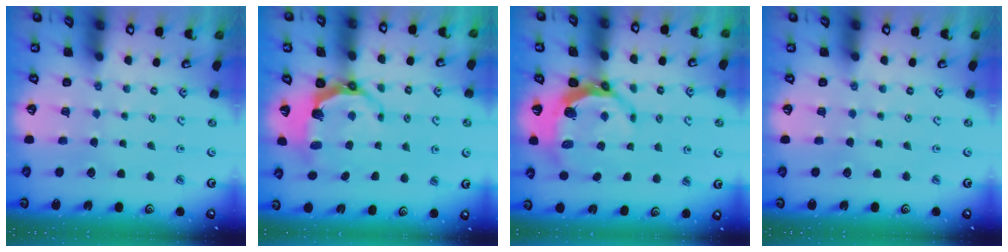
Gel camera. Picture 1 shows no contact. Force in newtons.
{"total": 6.2, "press": 4.7, "slide": 4.1}
{"total": 6.5, "press": 5.3, "slide": 3.8}
{"total": 0.0}